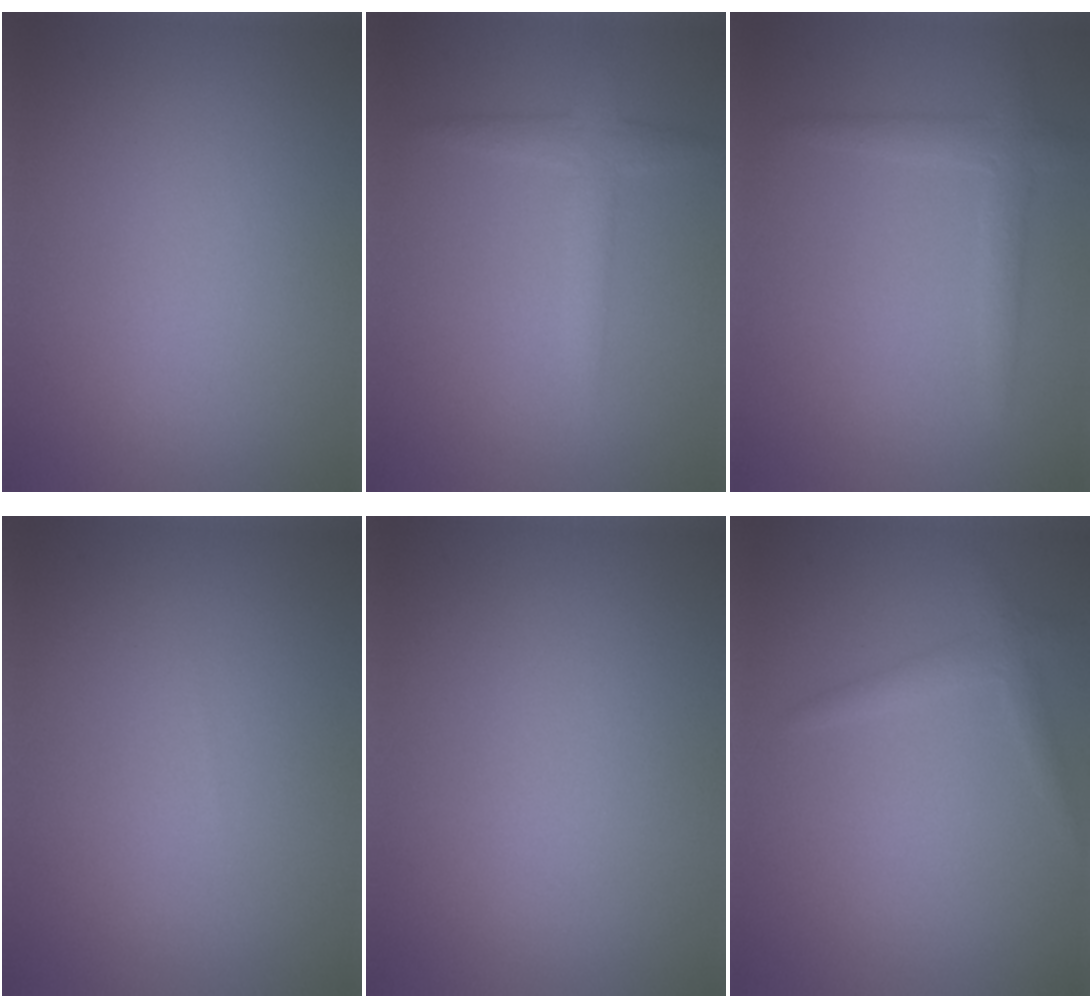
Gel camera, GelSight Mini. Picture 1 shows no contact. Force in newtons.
{"total": 2.4, "press": 2.4, "slide": 0.1}
{"total": 2.3, "press": 2.2, "slide": 0.1}
{"total": 0.0}
{"total": 0.0}
{"total": 1.6, "press": 1.6, "slide": 0.1}